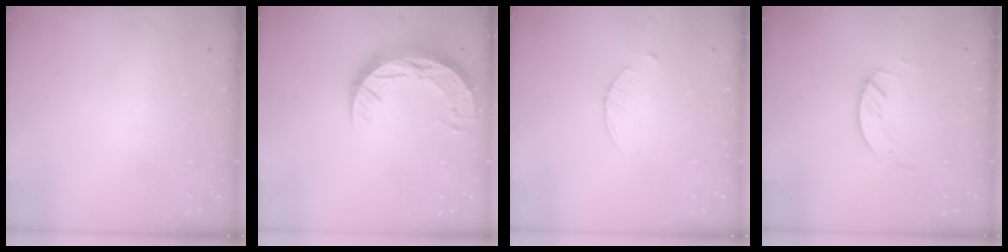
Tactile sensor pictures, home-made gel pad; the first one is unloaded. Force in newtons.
{"total": 13.2, "press": 13.2, "slide": 0.9}
{"total": 2.9, "press": 2.9, "slide": 0.4}
{"total": 3.9, "press": 3.9, "slide": 0.4}